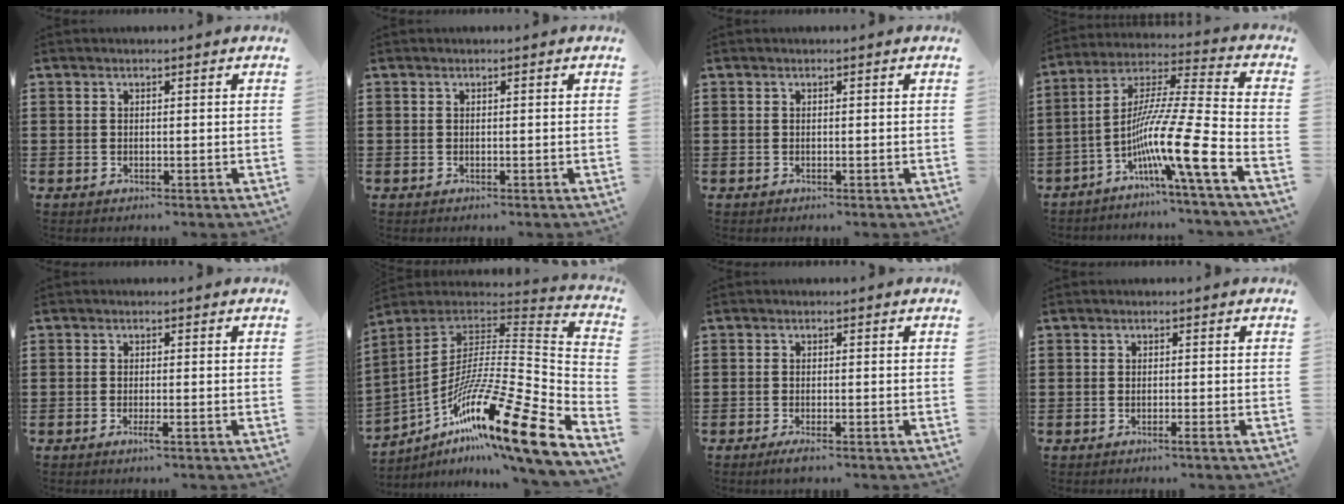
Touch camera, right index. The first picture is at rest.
{"total": 0.0}
{"total": 0.0}
{"total": 14.4, "force": [-6.9, 0.3, 12.6], "torque": [-0.240, -0.020, -0.132]}
{"total": 1.6, "force": [-0.8, 0.1, 1.4], "torque": [-0.031, -0.006, -0.016]}
{"total": 18.1, "force": [-11.3, 1.3, 14.1], "torque": [-0.245, -0.003, -0.211]}
{"total": 1.4, "force": [-1.0, 0.1, 0.9], "torque": [-0.023, -0.006, -0.020]}
{"total": 0.6, "force": [-0.2, -0.2, 0.5], "torque": [-0.008, -0.003, -0.004]}